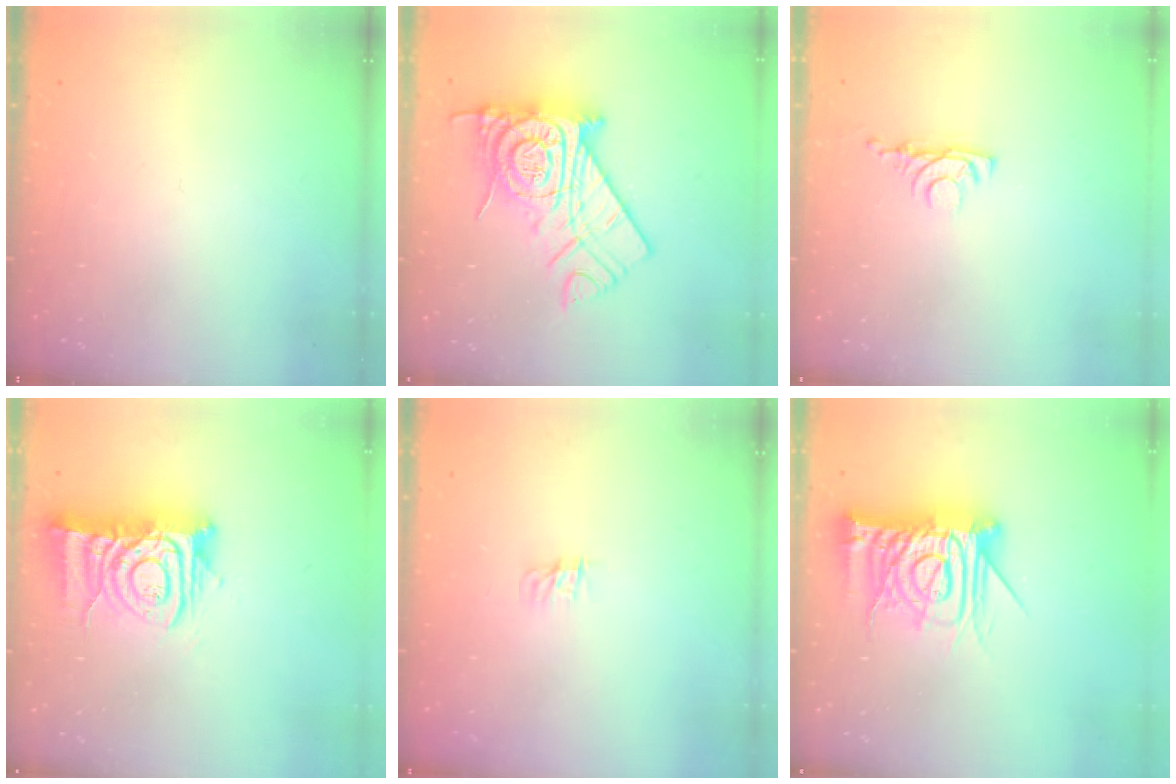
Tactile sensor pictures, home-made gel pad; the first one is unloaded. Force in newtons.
{"total": 19.7, "press": 19.6, "slide": 1.7}
{"total": 4.0, "press": 3.9, "slide": 0.6}
{"total": 12.8, "press": 12.8, "slide": 1.4}
{"total": 0.0}
{"total": 17.6, "press": 17.5, "slide": 1.7}